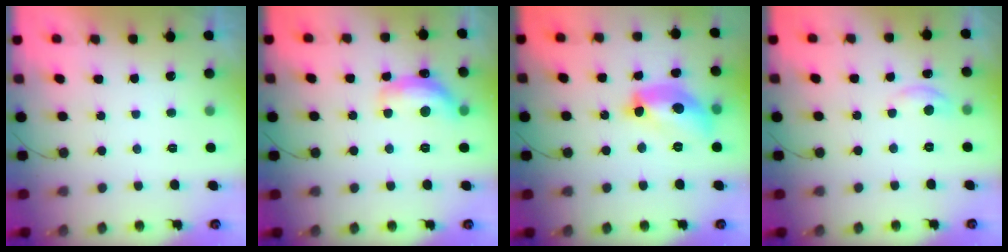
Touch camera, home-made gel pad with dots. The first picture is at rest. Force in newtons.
{"total": 14.2, "press": 14.2, "slide": 1.0}
{"total": 17.0, "press": 17.0, "slide": 0.9}
{"total": 4.8, "press": 4.7, "slide": 0.6}